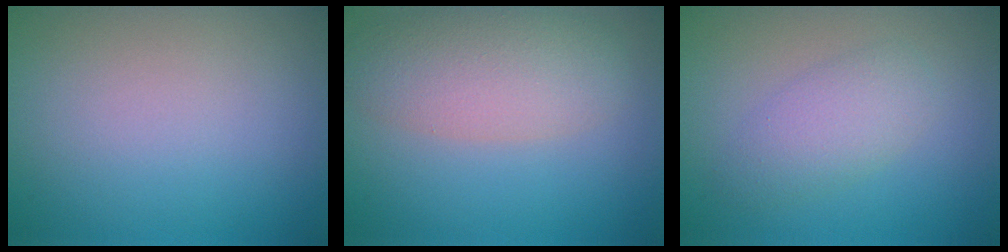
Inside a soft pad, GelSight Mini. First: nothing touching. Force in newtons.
{"total": 5.3, "press": 5.3, "slide": 0.2}
{"total": 3.0, "press": 3.0, "slide": 0.1}